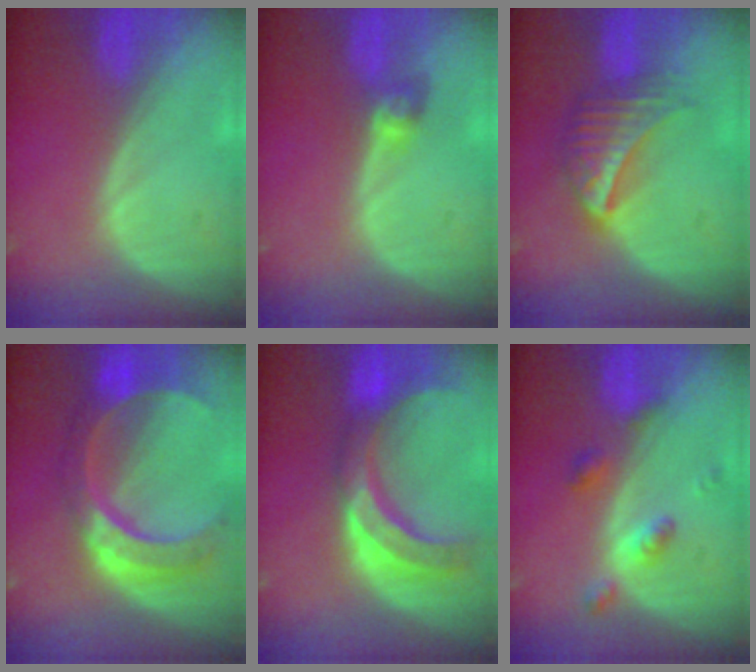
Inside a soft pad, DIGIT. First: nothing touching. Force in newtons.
{"total": 2.7, "press": 2.5, "slide": 0.9}
{"total": 7.4, "press": 6.5, "slide": 3.6}
{"total": 10.9, "press": 9.2, "slide": 6.0}
{"total": 10.3, "press": 9.4, "slide": 4.3}
{"total": 4.2, "press": 4.2, "slide": 0.2}